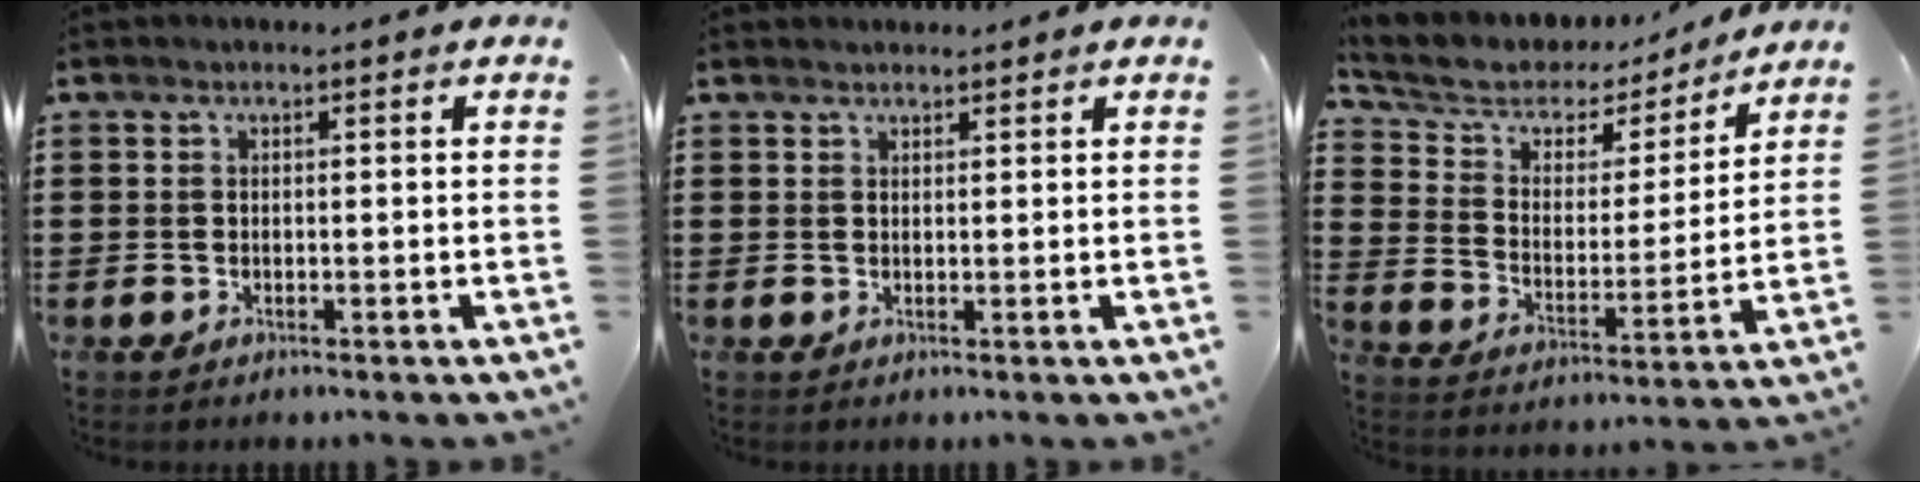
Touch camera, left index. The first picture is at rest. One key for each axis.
{"total": 1.0, "fx": 1.0, "fy": 0.2, "fz": 0.1, "tx": -0.004, "ty": 0.000, "tz": 0.020}
{"total": 5.6, "fx": 4.3, "fy": 3.4, "fz": 1.5, "tx": -0.062, "ty": -0.023, "tz": 0.069}